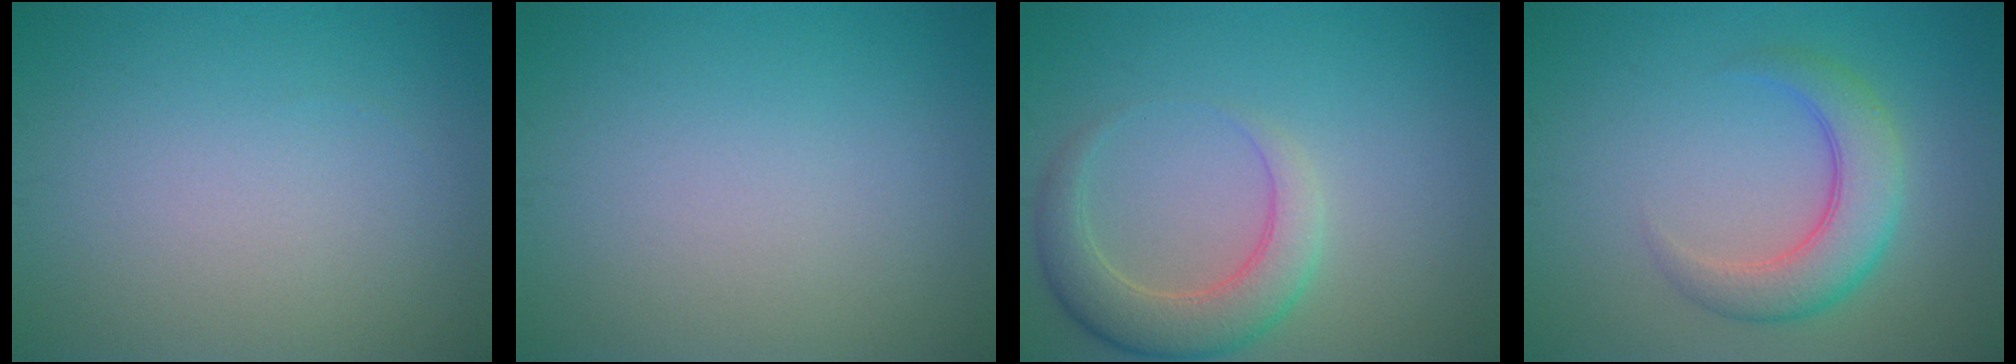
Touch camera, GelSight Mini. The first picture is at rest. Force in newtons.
{"total": 0.0}
{"total": 4.5, "press": 4.5, "slide": 0.5}
{"total": 4.7, "press": 4.7, "slide": 0.3}